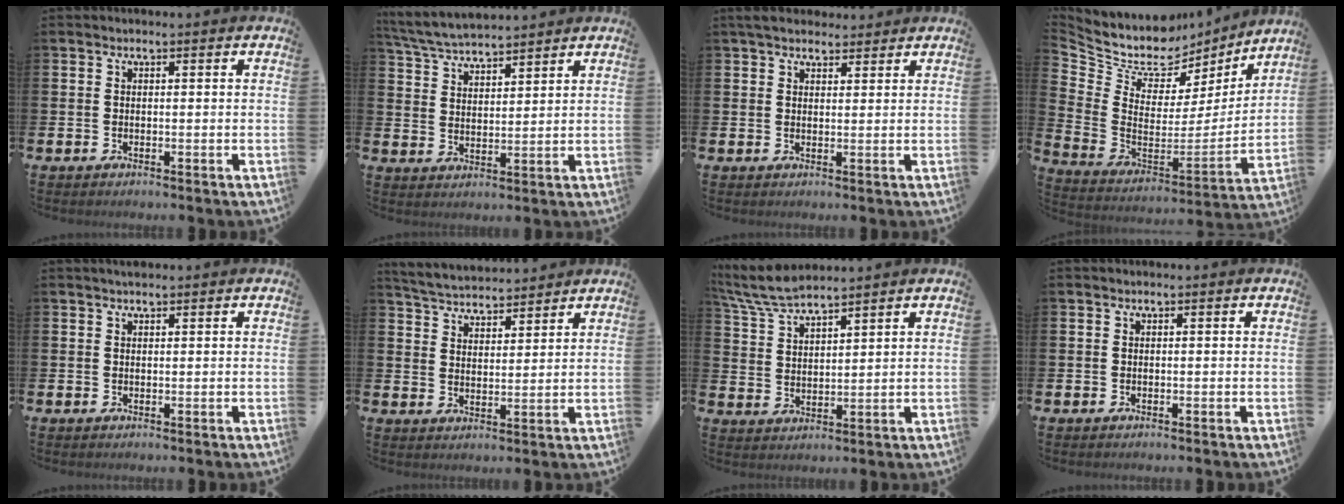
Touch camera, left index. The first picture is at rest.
{"total": 5.5, "force": [5.3, 0.7, 0.8], "torque": [-0.042, -0.025, 0.097]}
{"total": 4.1, "force": [3.7, 1.6, 0.9], "torque": [-0.017, -0.010, 0.067]}
{"total": 8.6, "force": [7.2, 4.3, 1.9], "torque": [-0.088, -0.051, 0.127]}
{"total": 1.2, "force": [1.1, 0.3, 0.2], "torque": [0.008, -0.001, 0.018]}
{"total": 4.7, "force": [4.6, 0.7, 0.1], "torque": [-0.023, -0.027, 0.083]}
{"total": 6.2, "force": [5.9, 0.5, 1.9], "torque": [-0.060, -0.021, 0.110]}
{"total": 0.0}